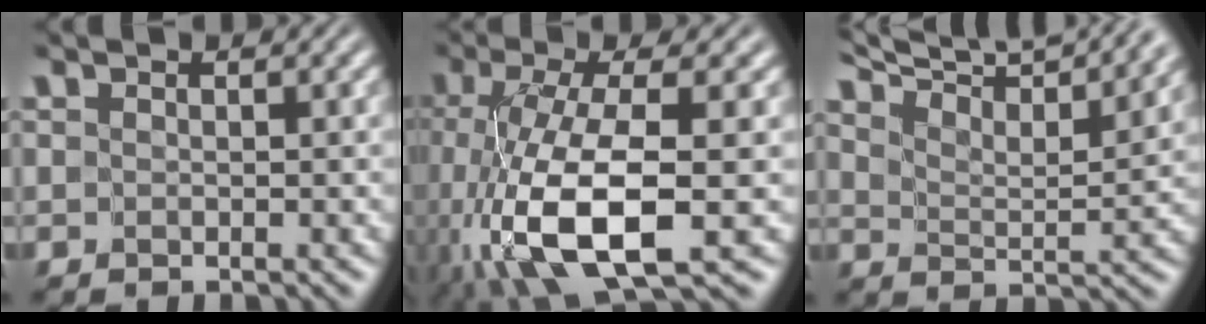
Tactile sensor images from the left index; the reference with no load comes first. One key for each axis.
{"total": 10.8, "fx": -3.9, "fy": 3.3, "fz": 9.4, "tx": -0.194, "ty": -0.014, "tz": -0.071}
{"total": 10.3, "fx": 9.3, "fy": 1.4, "fz": 4.2, "tx": -0.075, "ty": 0.006, "tz": 0.130}